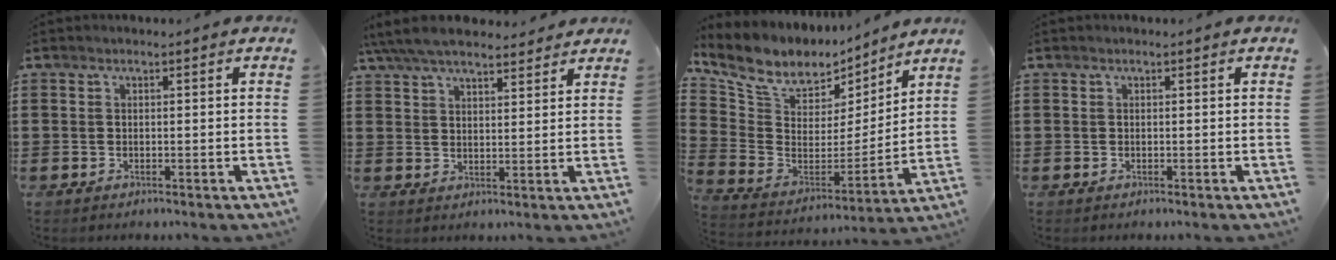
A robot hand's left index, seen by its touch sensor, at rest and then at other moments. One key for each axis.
{"total": 6.5, "fx": 5.8, "fy": 1.7, "fz": 2.5, "tx": -0.068, "ty": -0.011, "tz": 0.108}
{"total": 8.6, "fx": 6.4, "fy": 4.7, "fz": 3.4, "tx": -0.105, "ty": -0.036, "tz": 0.115}
{"total": 0.0}